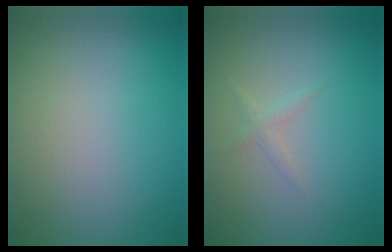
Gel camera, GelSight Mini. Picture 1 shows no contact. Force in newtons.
{"total": 0.8, "press": 0.8, "slide": 0.0}